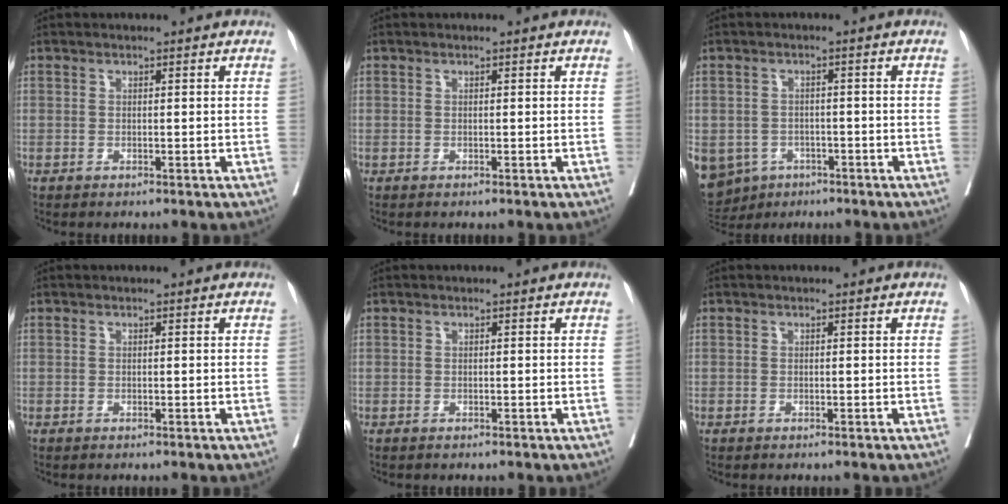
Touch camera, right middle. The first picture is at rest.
{"total": 0.0}
{"total": 12.5, "force": [-6.4, 10.0, 3.9], "torque": [-0.118, -0.003, -0.083]}
{"total": 0.0}
{"total": 0.0}
{"total": 0.0}